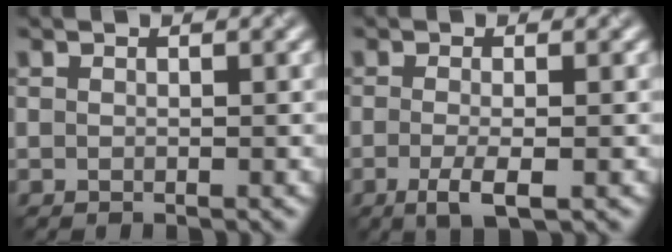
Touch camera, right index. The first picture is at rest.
{"total": 2.7, "force": [-1.4, 0.3, 2.2], "torque": [-0.047, -0.001, -0.016]}